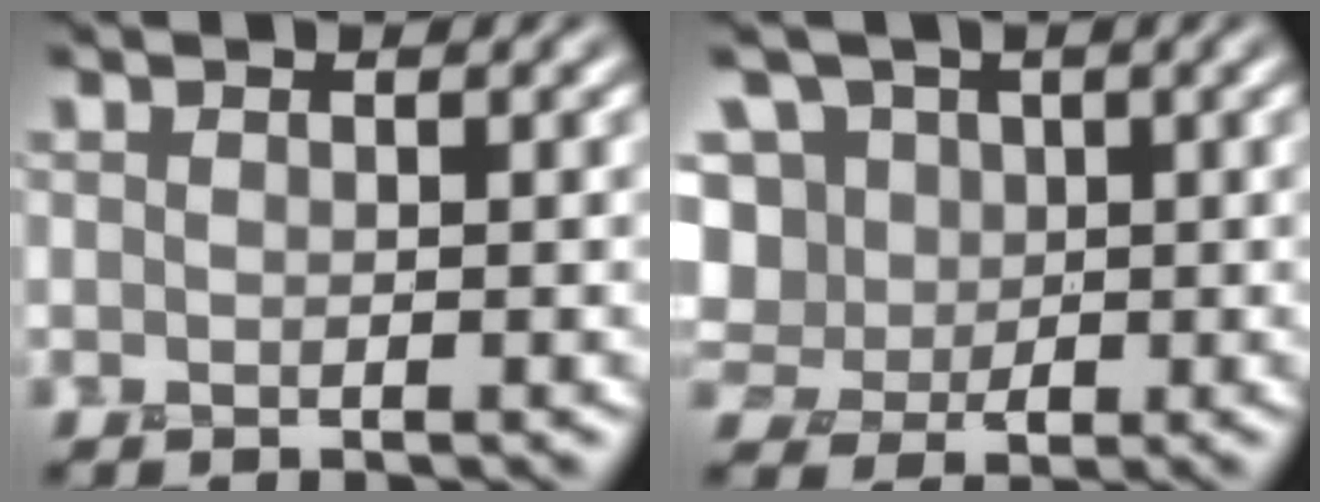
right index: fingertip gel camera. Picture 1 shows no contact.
{"total": 11.4, "force": [4.1, 9.5, 4.9], "torque": [-0.116, 0.051, 0.048]}